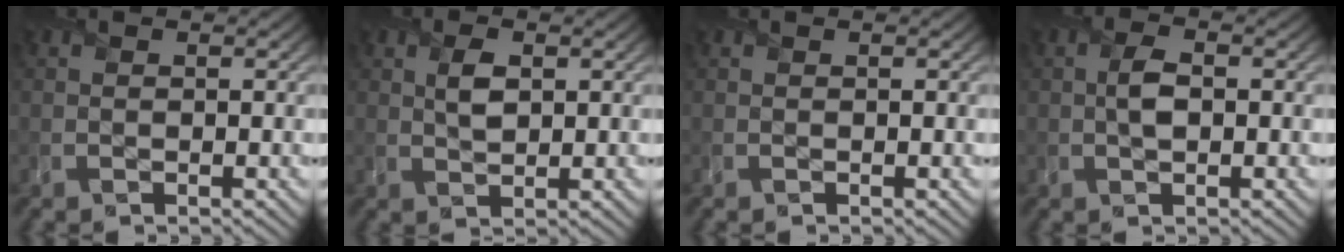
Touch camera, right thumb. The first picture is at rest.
{"total": 2.9, "force": [0.9, 1.7, 2.2], "torque": [-0.047, -0.002, 0.018]}
{"total": 0.0}
{"total": 2.7, "force": [0.0, 1.4, 2.3], "torque": [-0.047, 0.001, -0.001]}